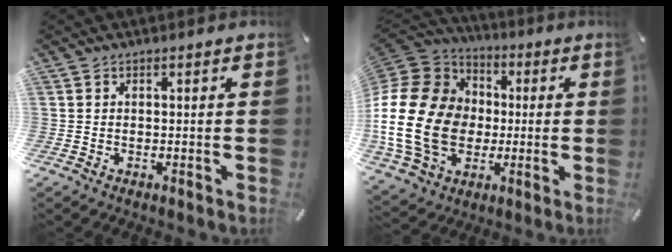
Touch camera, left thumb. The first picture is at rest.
{"total": 24.5, "force": [-3.7, 19.3, 14.6], "torque": [-0.308, 0.025, -0.054]}